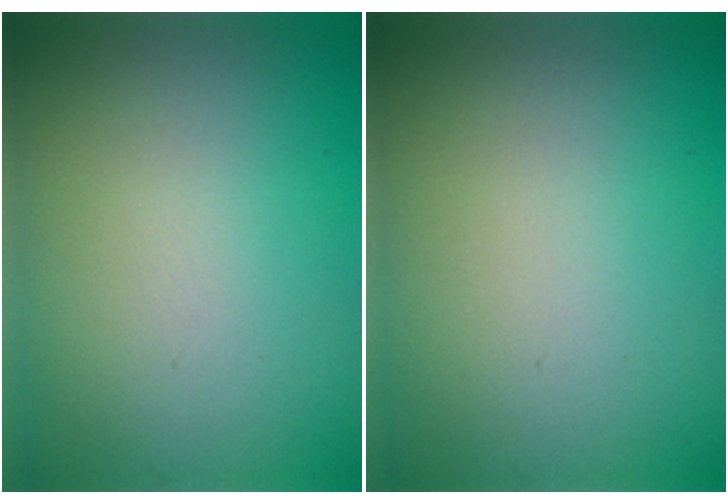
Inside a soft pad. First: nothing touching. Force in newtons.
{"total": 0.0}